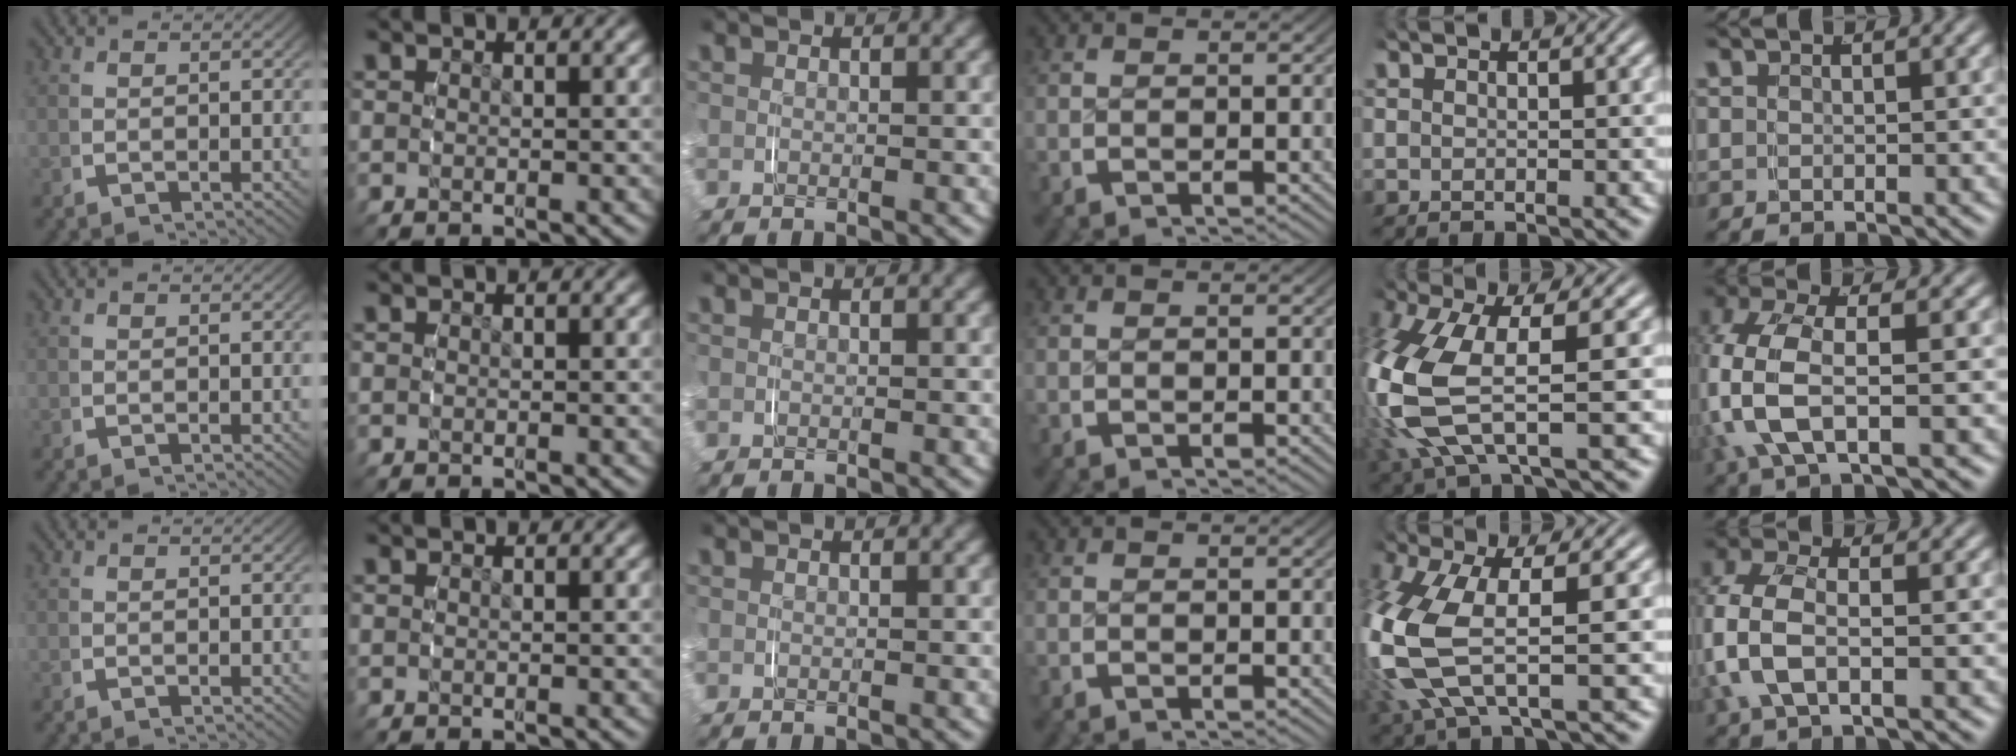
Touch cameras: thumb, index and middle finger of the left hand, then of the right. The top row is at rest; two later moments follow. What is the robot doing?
{"motion": "grasp_and_lifting", "object": "shoes"}